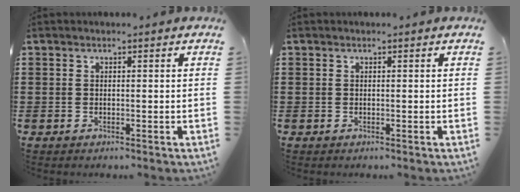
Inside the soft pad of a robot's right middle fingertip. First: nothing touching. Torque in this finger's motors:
{"motor_torque": [-0.05, 0.02, -0.07, -0.01]}